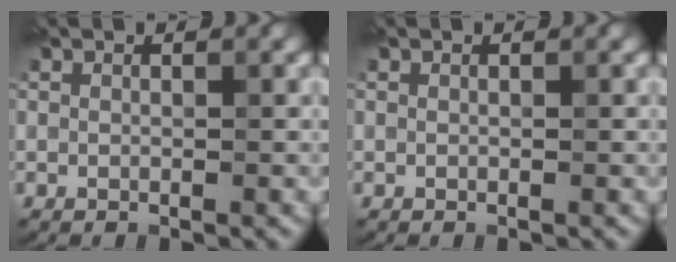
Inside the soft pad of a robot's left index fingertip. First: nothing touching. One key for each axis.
{"total": 0.0}